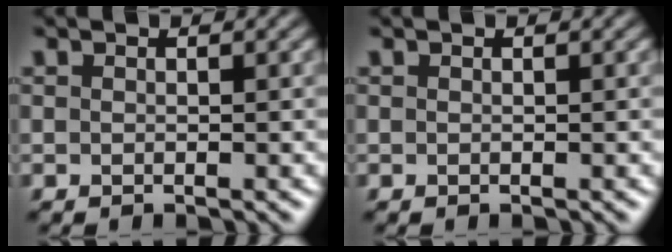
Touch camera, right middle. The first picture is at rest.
{"total": 0.0}